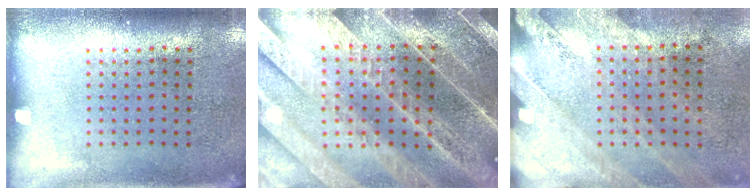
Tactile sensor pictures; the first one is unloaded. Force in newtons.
{"total": 4.2, "press": 3.8, "slide": 1.8}
{"total": 2.4, "press": 2.0, "slide": 1.3}